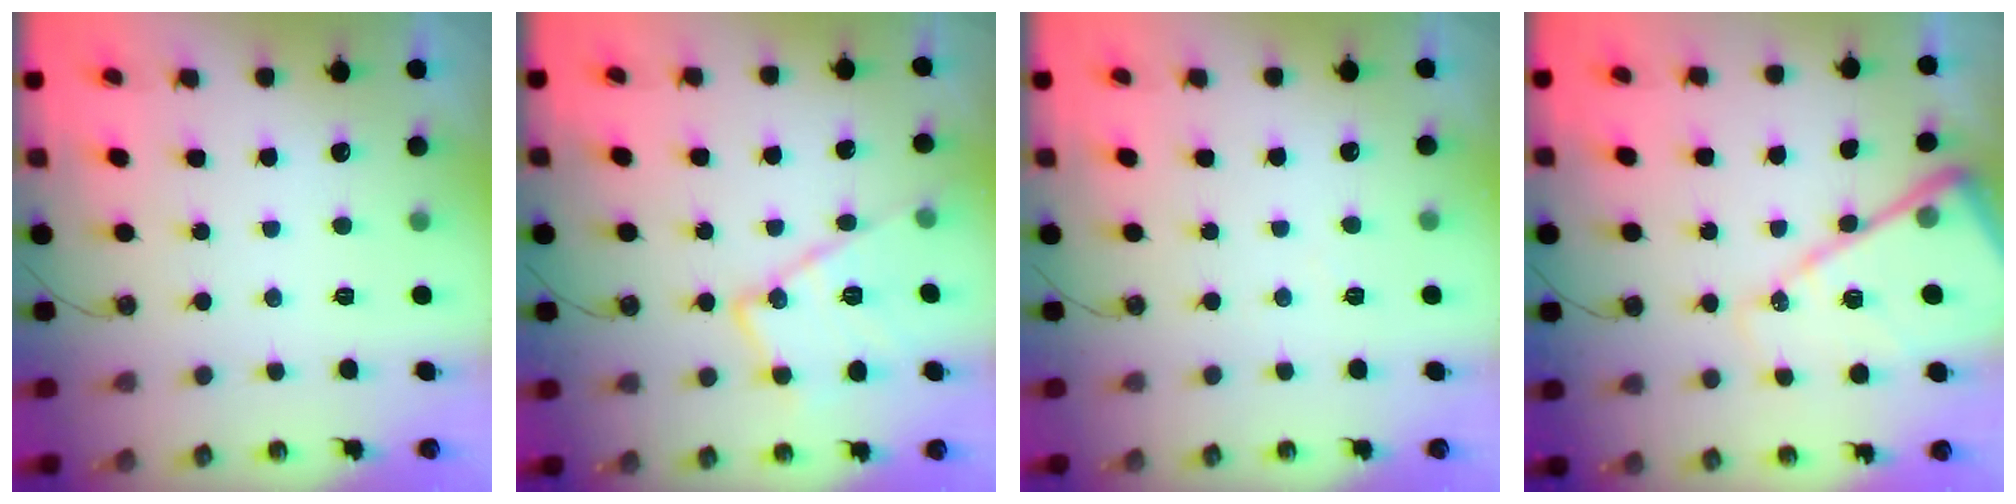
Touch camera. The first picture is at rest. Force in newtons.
{"total": 15.3, "press": 15.3, "slide": 0.6}
{"total": 4.2, "press": 4.2, "slide": 0.7}
{"total": 17.2, "press": 17.1, "slide": 1.8}